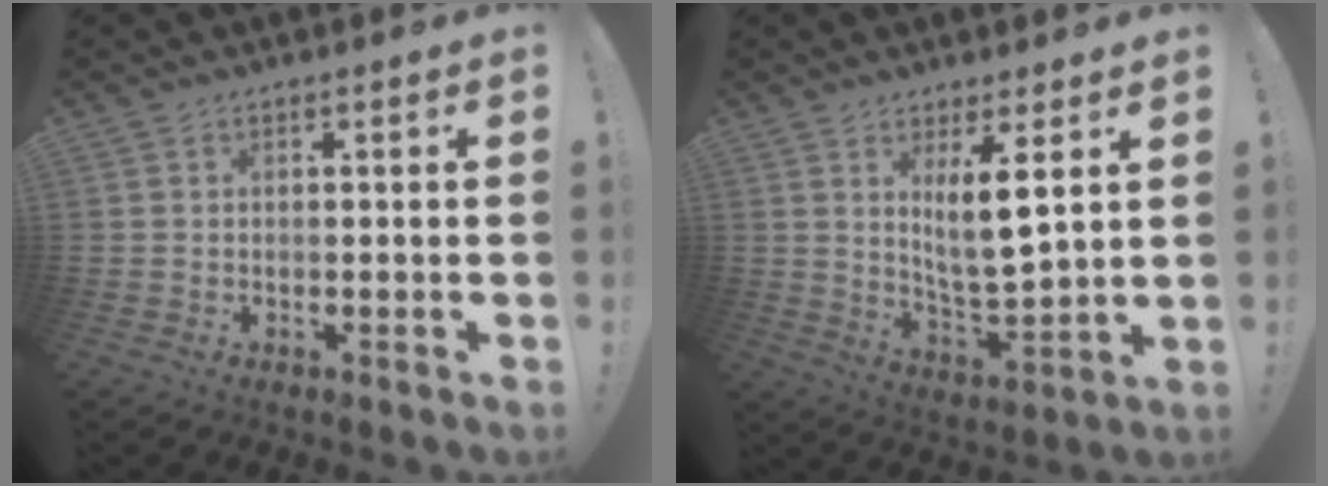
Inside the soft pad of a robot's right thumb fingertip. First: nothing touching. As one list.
[{"total": 10.1, "force": [4.8, 2.0, 8.6], "torque": [-0.145, -0.035, 0.081]}]